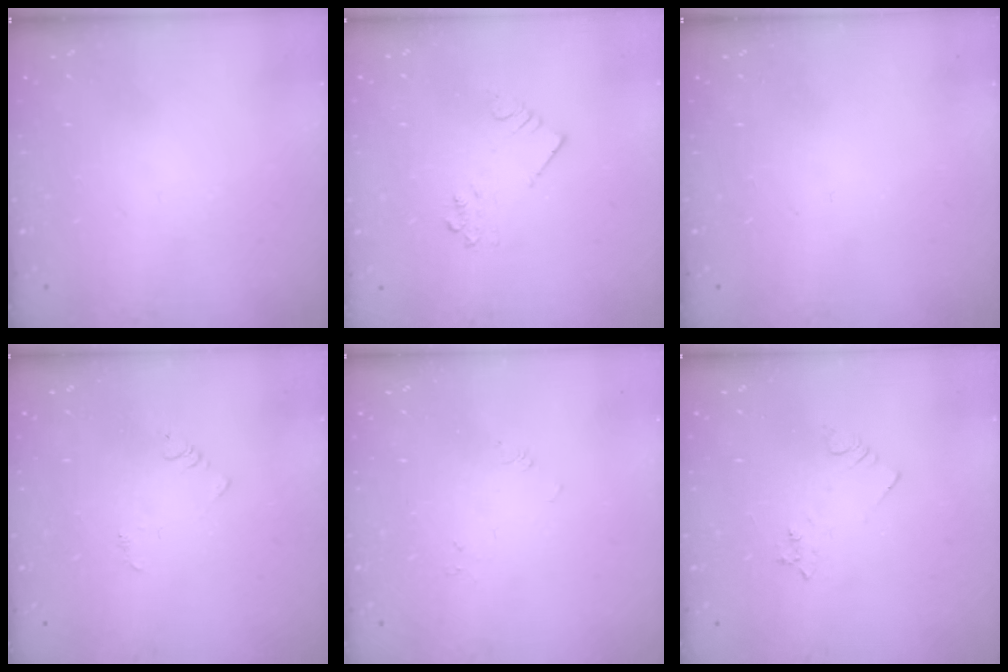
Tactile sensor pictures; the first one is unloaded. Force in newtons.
{"total": 3.2, "press": 3.2, "slide": 0.2}
{"total": 0.0}
{"total": 2.9, "press": 2.9, "slide": 0.3}
{"total": 0.0}
{"total": 3.3, "press": 3.2, "slide": 0.5}